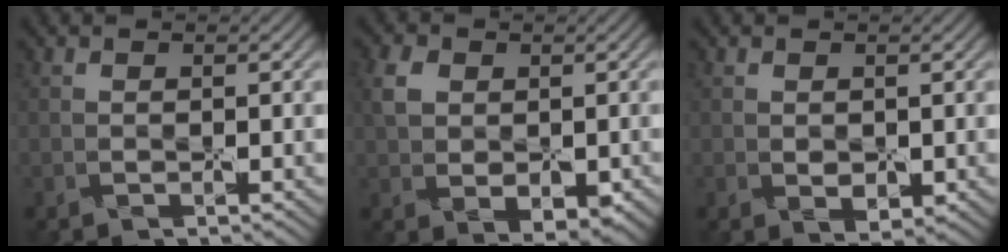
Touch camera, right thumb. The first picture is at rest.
{"total": 6.0, "force": [0.5, 4.2, 4.3], "torque": [-0.077, -0.005, 0.007]}
{"total": 1.9, "force": [0.0, 1.4, 1.3], "torque": [-0.022, -0.009, 0.009]}